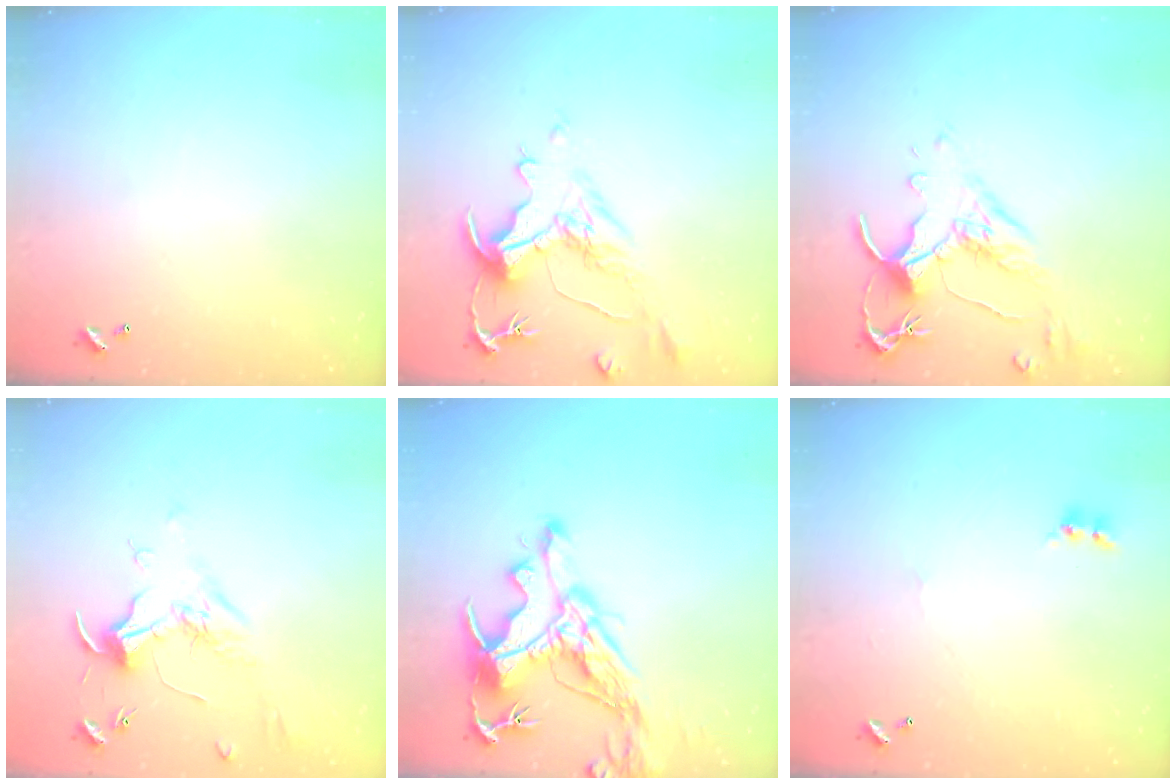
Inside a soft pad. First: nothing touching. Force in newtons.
{"total": 1.4, "press": 0.2, "slide": 1.4}
{"total": 2.5, "press": 2.1, "slide": 1.4}
{"total": 1.8, "press": 1.6, "slide": 0.9}
{"total": 13.8, "press": 13.7, "slide": 1.9}
{"total": 1.7, "press": 1.6, "slide": 0.5}